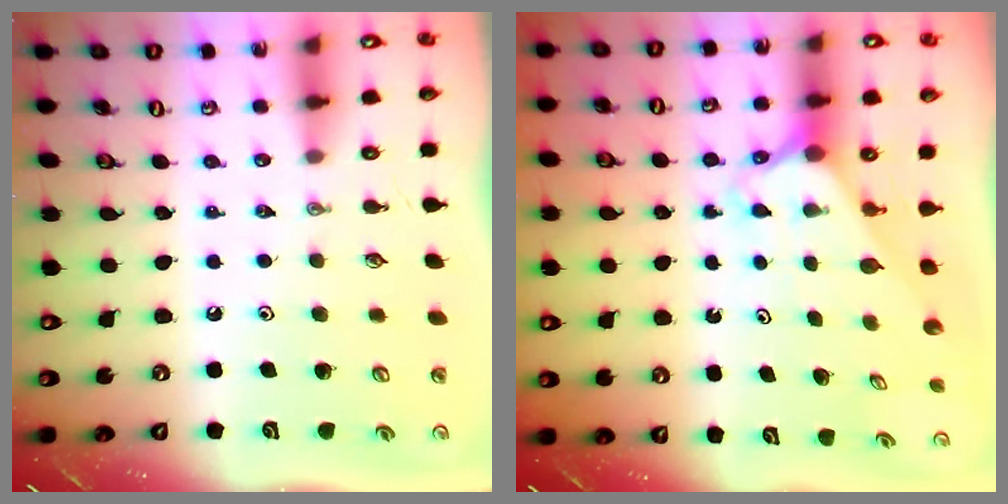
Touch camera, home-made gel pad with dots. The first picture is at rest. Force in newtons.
{"total": 2.4, "press": 2.4, "slide": 0.2}